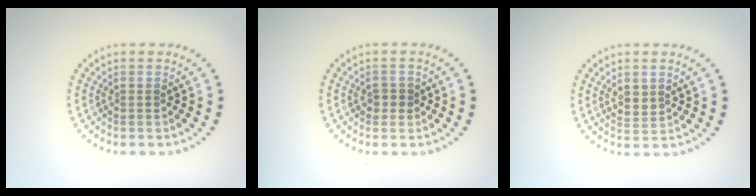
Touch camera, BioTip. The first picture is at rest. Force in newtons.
{"total": 1.3, "press": 1.2, "slide": 0.4}
{"total": 1.8, "press": 1.5, "slide": 0.9}